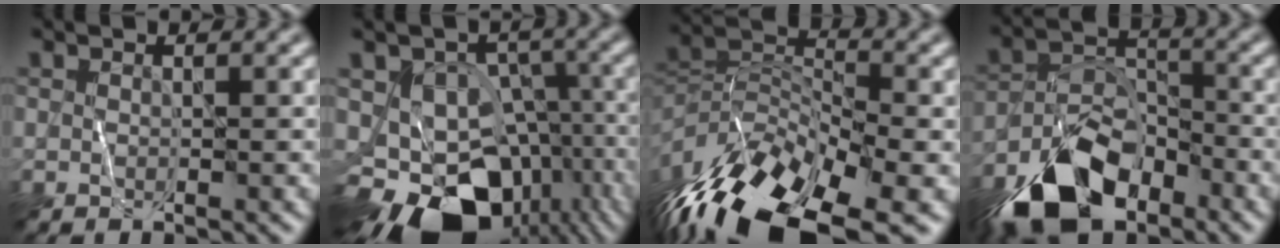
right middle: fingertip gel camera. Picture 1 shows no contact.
{"total": 14.7, "force": [-8.0, 9.7, 7.7], "torque": [-0.123, -0.029, -0.102]}
{"total": 14.6, "force": [-9.4, 6.1, 9.4], "torque": [-0.208, 0.005, -0.168]}
{"total": 9.9, "force": [-7.0, 4.7, 5.3], "torque": [-0.100, -0.003, -0.127]}